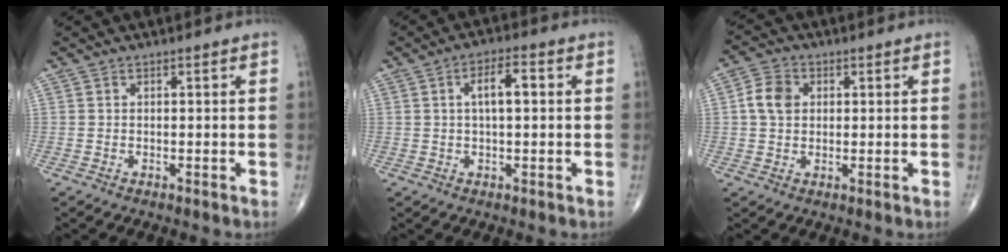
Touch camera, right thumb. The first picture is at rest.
{"total": 5.3, "force": [0.9, 2.1, 4.8], "torque": [-0.076, 0.010, 0.010]}
{"total": 5.4, "force": [0.9, 4.2, 3.3], "torque": [-0.056, 0.006, 0.011]}